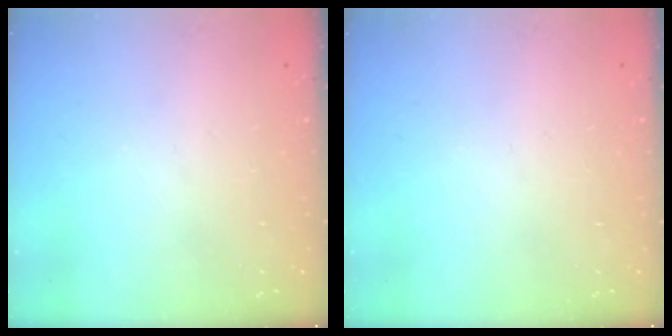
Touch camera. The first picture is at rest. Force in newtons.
{"total": 0.0}